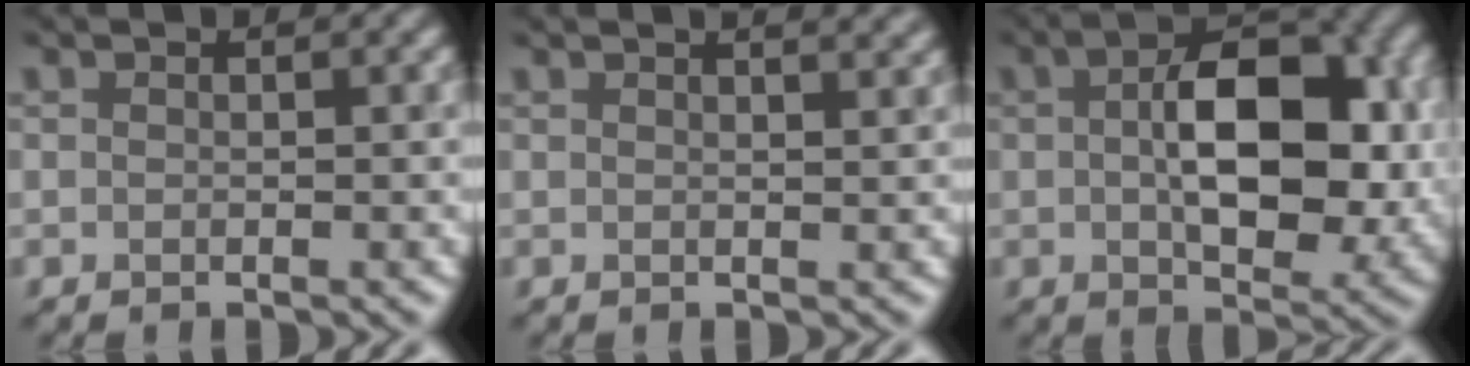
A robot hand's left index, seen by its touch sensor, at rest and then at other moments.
{"total": 4.1, "force": [2.8, 1.8, 2.4], "torque": [0.000, 0.029, 0.000]}
{"total": 10.9, "force": [0.5, 6.0, 9.1], "torque": [-0.141, 0.001, 0.010]}